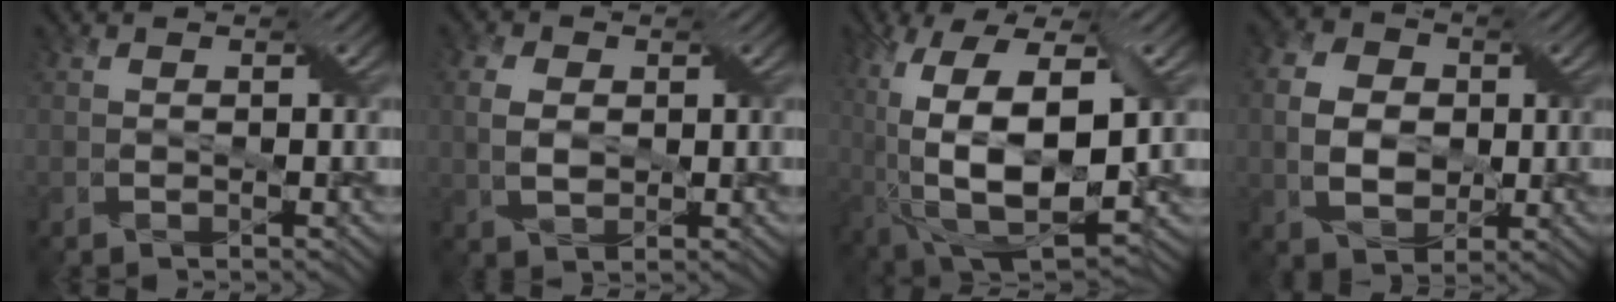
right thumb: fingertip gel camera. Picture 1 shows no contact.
{"total": 4.4, "force": [0.7, 3.2, 2.9], "torque": [-0.068, 0.003, 0.008]}
{"total": 16.8, "force": [0.6, 8.7, 14.3], "torque": [-0.284, -0.017, 0.028]}
{"total": 7.0, "force": [0.1, 5.5, 4.3], "torque": [-0.107, 0.001, 0.000]}